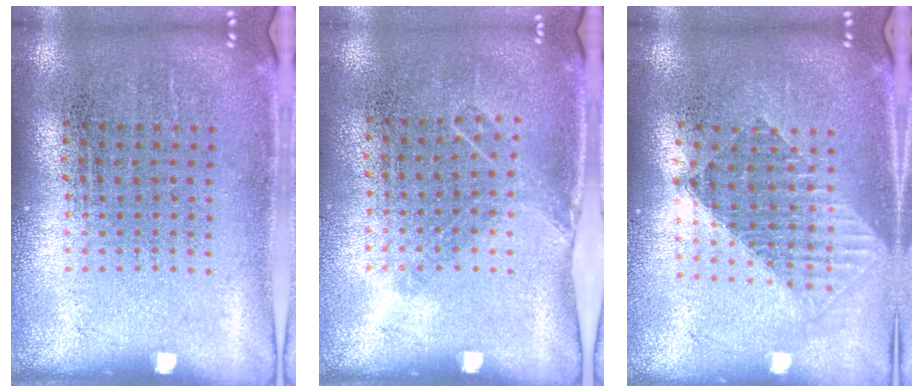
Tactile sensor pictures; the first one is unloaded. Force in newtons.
{"total": 1.0, "press": 0.8, "slide": 0.6}
{"total": 1.5, "press": 1.3, "slide": 0.8}